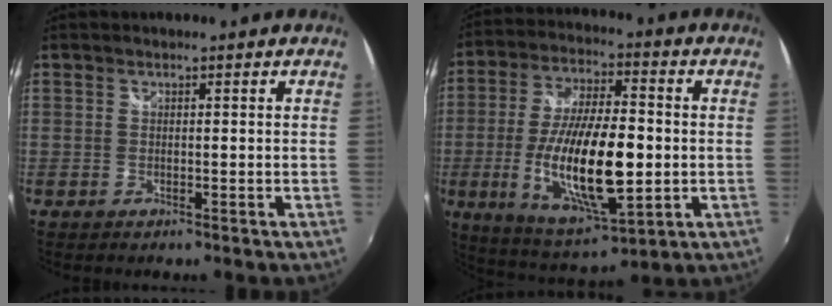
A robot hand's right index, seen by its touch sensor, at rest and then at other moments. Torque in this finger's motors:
{"motor_torque": [2.14, 0.00, 1.05, 0.21]}